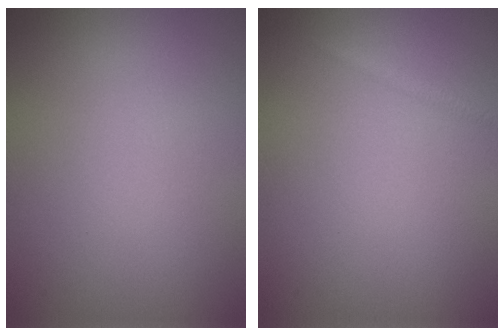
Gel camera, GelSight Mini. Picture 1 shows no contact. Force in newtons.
{"total": 0.6, "press": 0.6, "slide": 0.1}